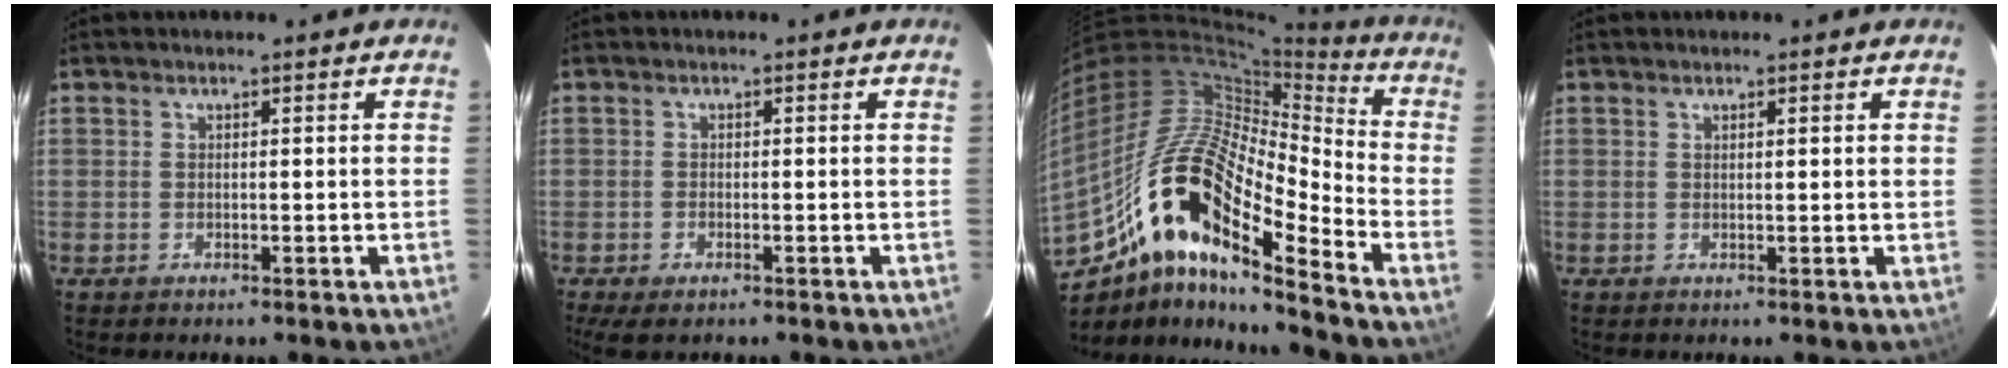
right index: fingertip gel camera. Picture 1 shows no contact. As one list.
[{"total": 3.4, "force": [-2.2, 1.4, 2.2], "torque": [-0.047, -0.009, -0.031]}, {"total": 20.1, "force": [-10.5, 5.0, 16.4], "torque": [-0.324, 0.027, -0.179]}, {"total": 0.8, "force": [0.5, 0.1, 0.6], "torque": [-0.011, 0.003, 0.008]}]